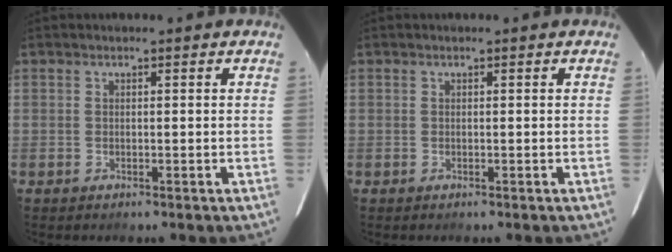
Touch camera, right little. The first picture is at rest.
{"total": 0.0}